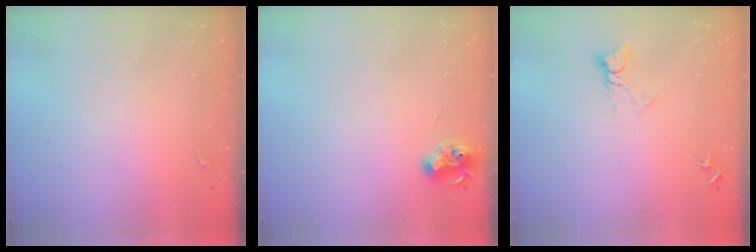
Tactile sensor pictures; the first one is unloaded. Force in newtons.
{"total": 6.5, "press": 6.5, "slide": 0.8}
{"total": 4.9, "press": 4.8, "slide": 0.3}